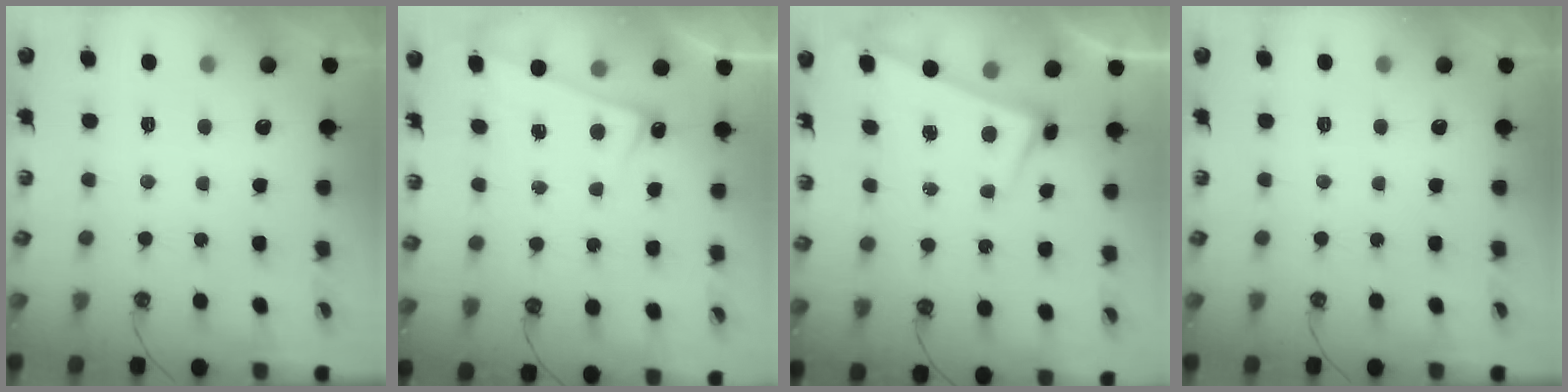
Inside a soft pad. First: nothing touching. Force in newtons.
{"total": 6.7, "press": 6.7, "slide": 0.4}
{"total": 2.9, "press": 2.8, "slide": 0.6}
{"total": 0.0}